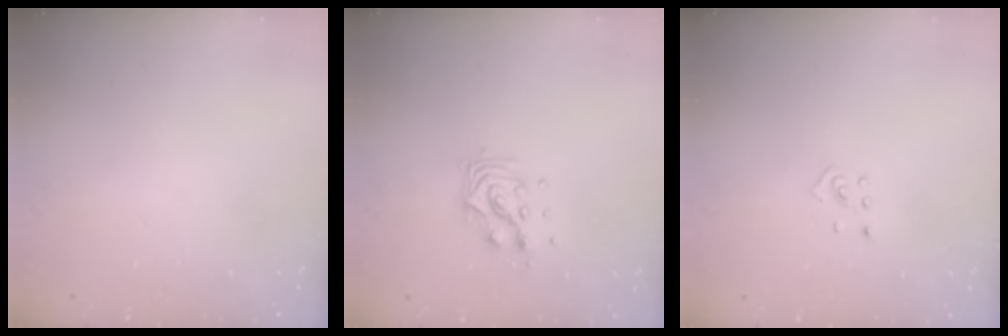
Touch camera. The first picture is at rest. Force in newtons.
{"total": 8.8, "press": 8.7, "slide": 0.9}
{"total": 2.0, "press": 1.9, "slide": 0.8}